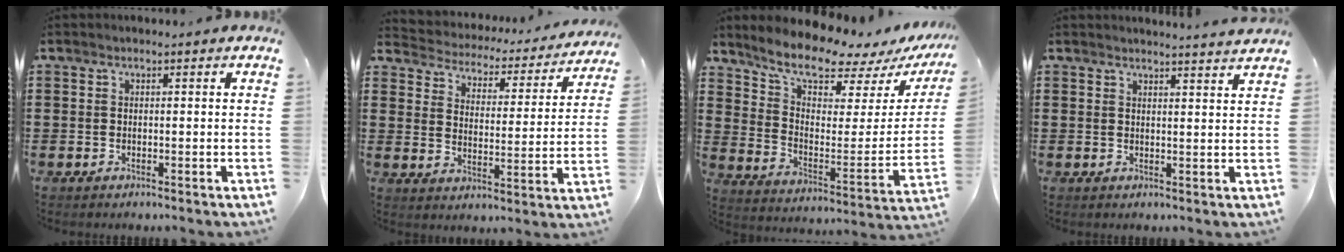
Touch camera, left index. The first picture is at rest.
{"total": 2.7, "force": [2.7, 0.4, -0.1], "torque": [-0.021, -0.029, 0.035]}
{"total": 9.0, "force": [8.1, 2.0, 3.4], "torque": [-0.088, -0.066, 0.135]}
{"total": 2.5, "force": [2.4, -0.5, 0.3], "torque": [-0.005, -0.015, 0.044]}